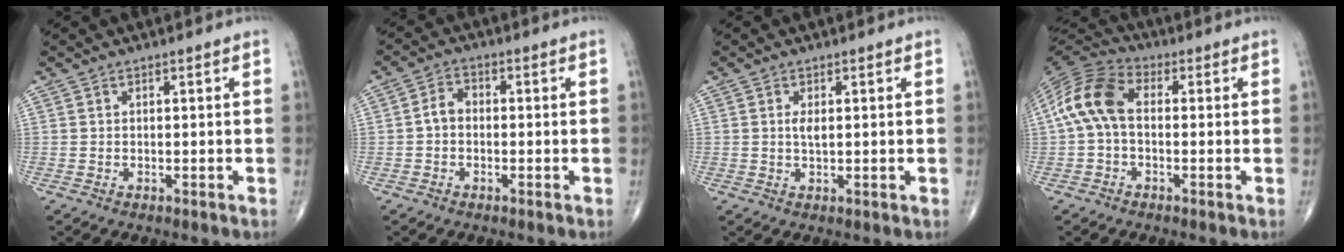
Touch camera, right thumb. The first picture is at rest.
{"total": 3.3, "force": [-0.6, 2.4, 2.2], "torque": [-0.033, 0.015, -0.019]}
{"total": 1.9, "force": [0.4, 0.7, 1.7], "torque": [-0.034, -0.004, 0.008]}
{"total": 11.0, "force": [0.2, 6.9, 8.6], "torque": [-0.173, 0.029, -0.010]}